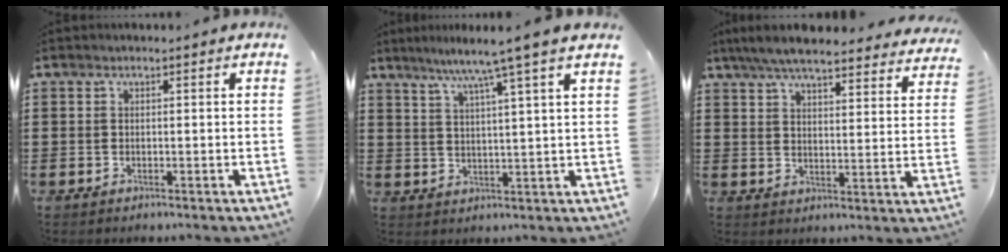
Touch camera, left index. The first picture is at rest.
{"total": 6.4, "force": [4.7, -1.4, 4.1], "torque": [-0.096, -0.020, 0.075]}
{"total": 6.6, "force": [6.2, 0.7, 2.2], "torque": [-0.067, -0.025, 0.112]}